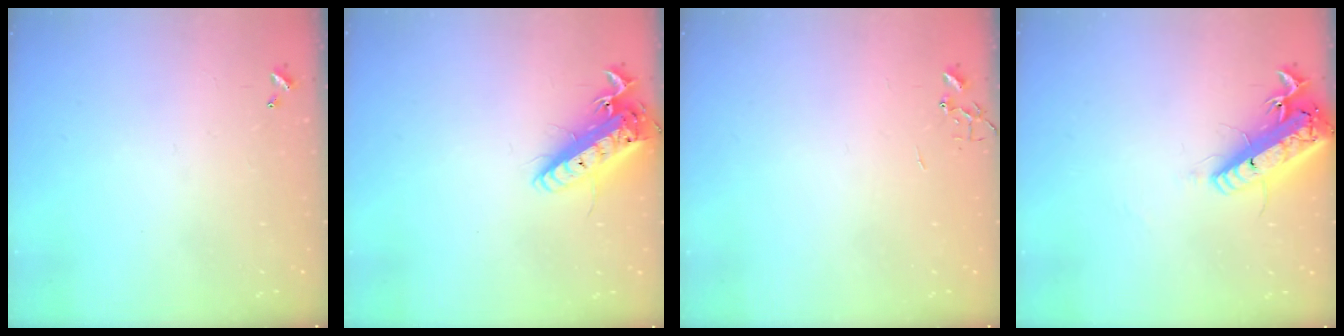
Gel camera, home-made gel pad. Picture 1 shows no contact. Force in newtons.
{"total": 16.4, "press": 16.0, "slide": 3.4}
{"total": 0.0}
{"total": 17.6, "press": 17.3, "slide": 3.4}